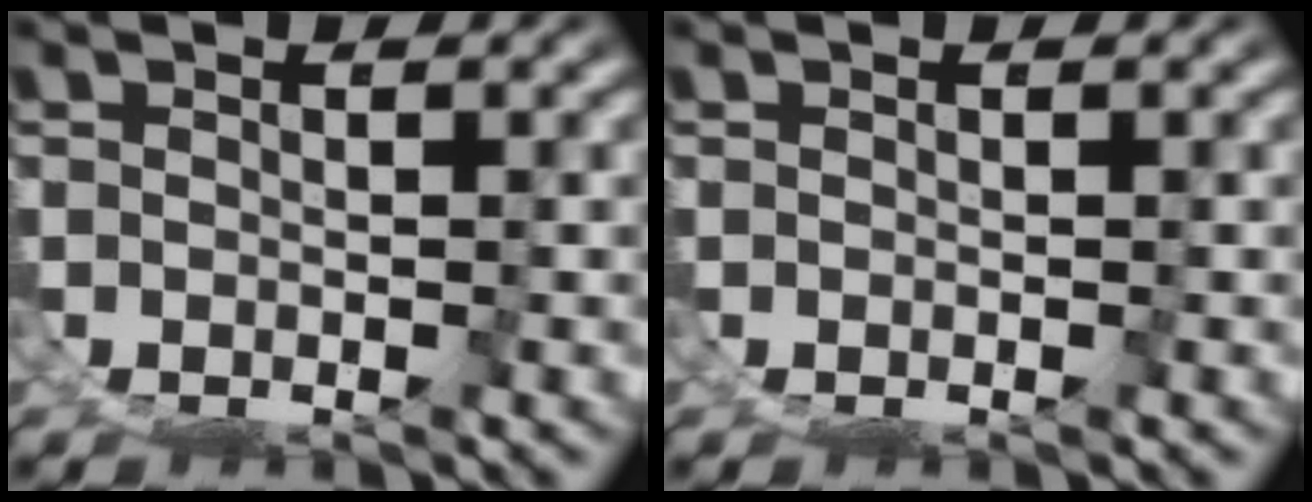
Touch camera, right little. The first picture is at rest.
{"total": 0.0}